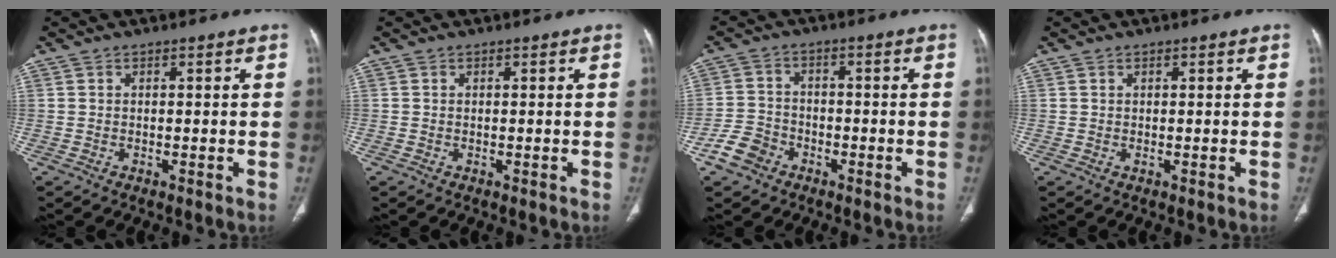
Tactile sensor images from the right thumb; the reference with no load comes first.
{"total": 0.0}
{"total": 5.7, "force": [-3.3, 4.2, 1.9], "torque": [-0.028, 0.023, -0.063]}
{"total": 0.5, "force": [0.2, 0.2, 0.4], "torque": [-0.008, 0.000, 0.005]}